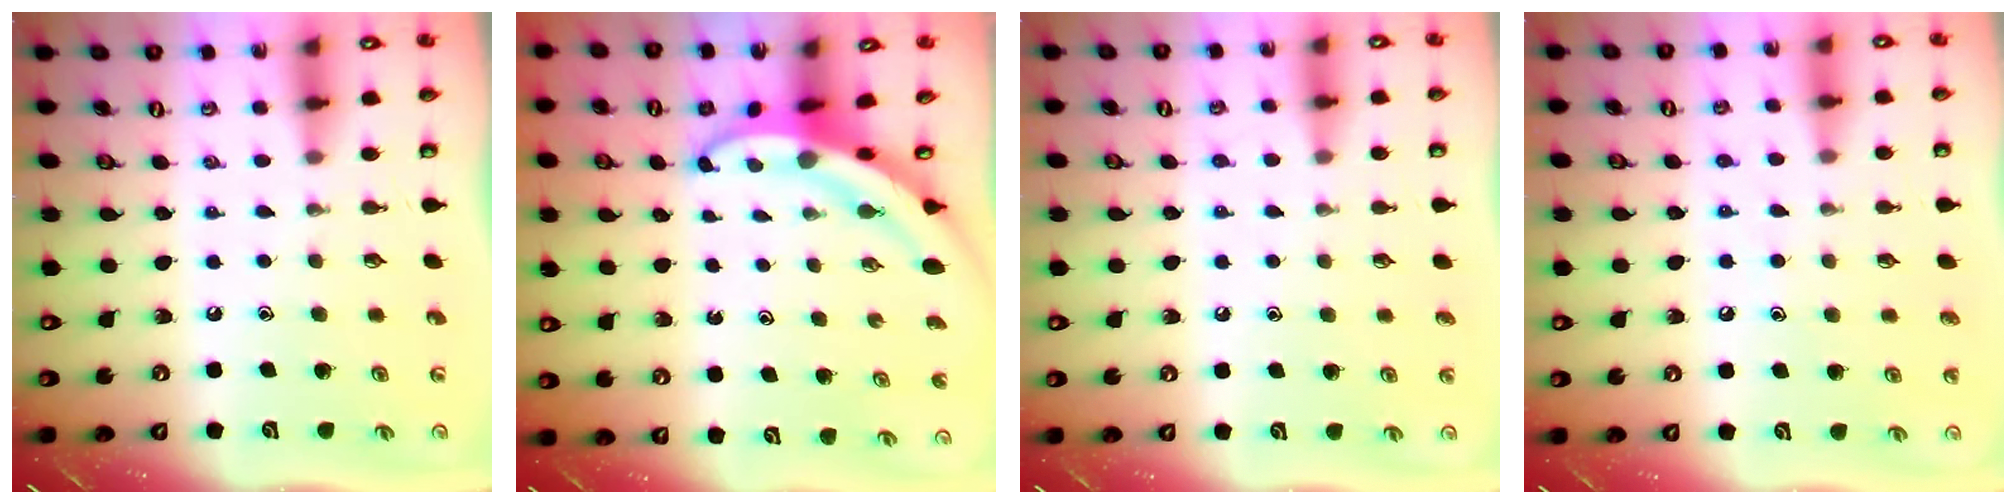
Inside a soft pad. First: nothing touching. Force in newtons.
{"total": 4.3, "press": 4.2, "slide": 0.6}
{"total": 4.4, "press": 4.4, "slide": 0.6}
{"total": 5.8, "press": 5.8, "slide": 0.6}